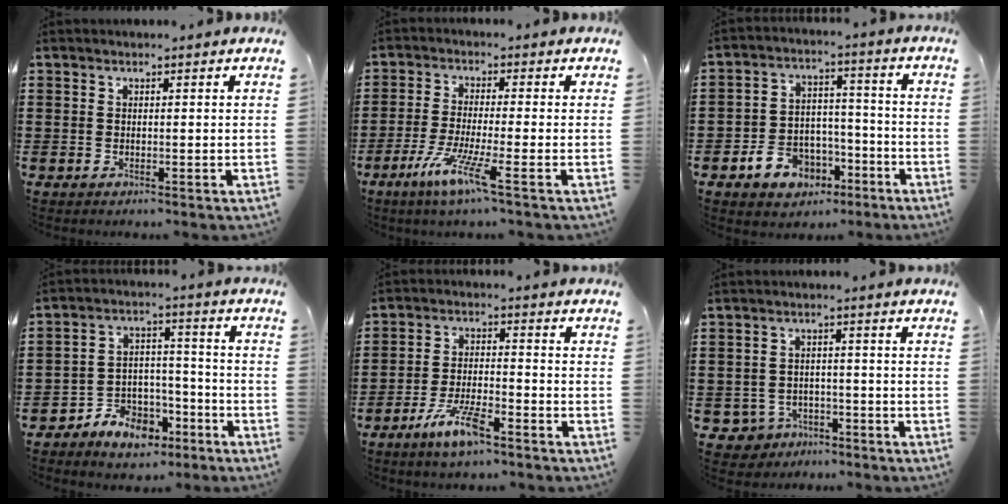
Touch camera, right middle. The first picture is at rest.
{"total": 6.8, "force": [-3.9, 0.0, 5.5], "torque": [-0.115, -0.017, -0.073]}
{"total": 6.7, "force": [-4.3, 4.8, 2.0], "torque": [-0.050, 0.026, -0.081]}
{"total": 6.3, "force": [-4.9, 3.8, 1.1], "torque": [-0.023, 0.023, -0.093]}
{"total": 7.3, "force": [-4.9, 2.0, 5.0], "torque": [-0.112, 0.000, -0.093]}
{"total": 3.4, "force": [-2.7, 2.0, 0.5], "torque": [-0.034, -0.001, -0.062]}